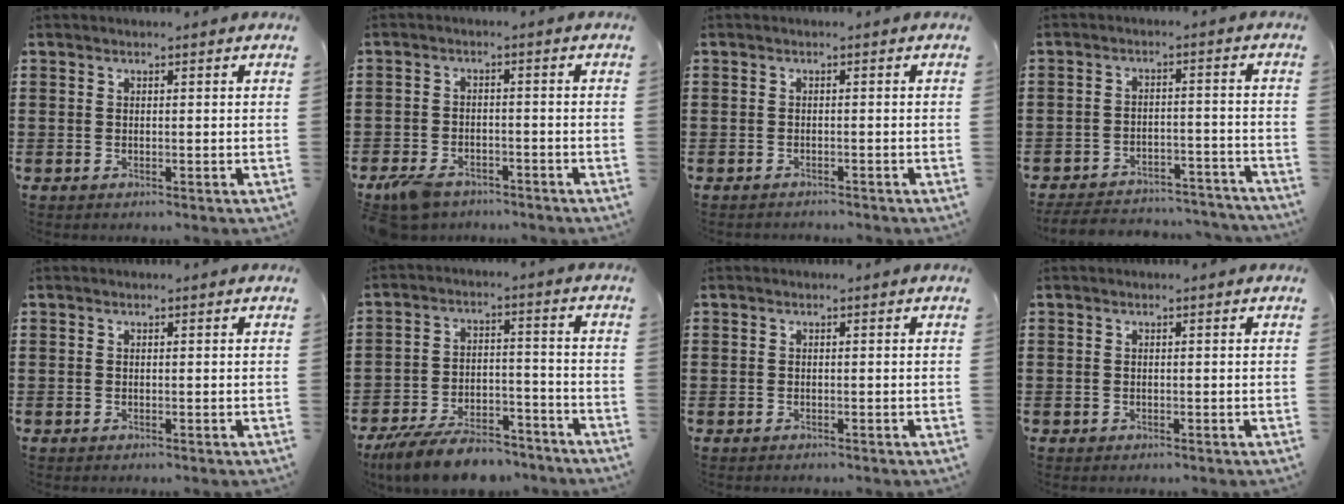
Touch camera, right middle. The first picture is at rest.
{"total": 4.2, "force": [-3.5, 1.6, 1.7], "torque": [-0.050, -0.002, -0.072]}
{"total": 1.0, "force": [-1.0, 0.2, -0.2], "torque": [0.001, 0.003, -0.023]}
{"total": 5.4, "force": [-5.3, 0.5, 0.9], "torque": [-0.025, 0.004, -0.108]}
{"total": 0.0}
{"total": 9.8, "force": [-8.7, 2.4, 3.9], "torque": [-0.062, 0.029, -0.161]}
{"total": 0.6, "force": [-0.5, 0.4, -0.1], "torque": [0.000, 0.001, -0.011]}
{"total": 0.0}